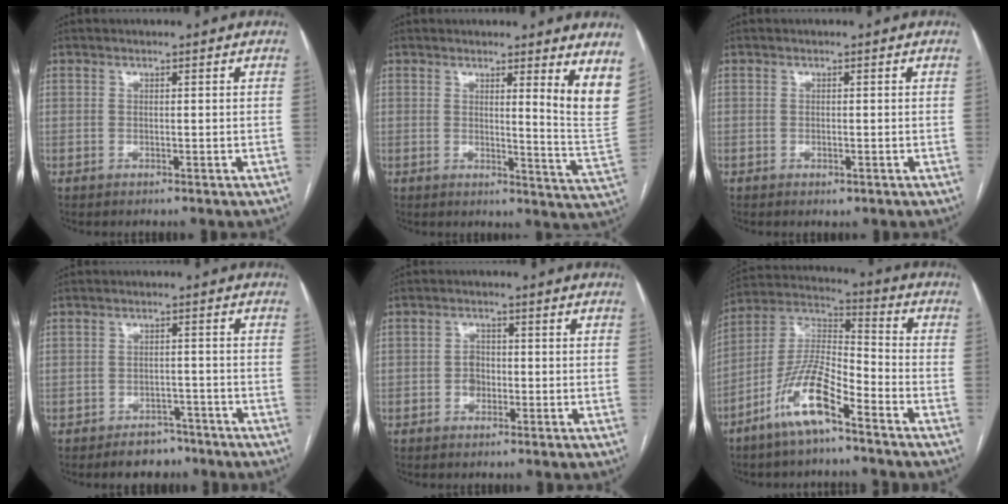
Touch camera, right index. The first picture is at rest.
{"total": 8.3, "force": [5.1, -0.5, 6.5], "torque": [-0.072, -0.044, 0.045]}
{"total": 0.9, "force": [-0.5, 0.5, 0.7], "torque": [-0.008, -0.001, -0.002]}
{"total": 4.6, "force": [-3.5, 2.8, 1.1], "torque": [-0.010, 0.009, -0.046]}
{"total": 2.5, "force": [-0.6, 1.9, 1.4], "torque": [-0.019, 0.007, -0.010]}
{"total": 12.3, "force": [-7.3, 2.6, 9.6], "torque": [-0.197, -0.002, -0.142]}